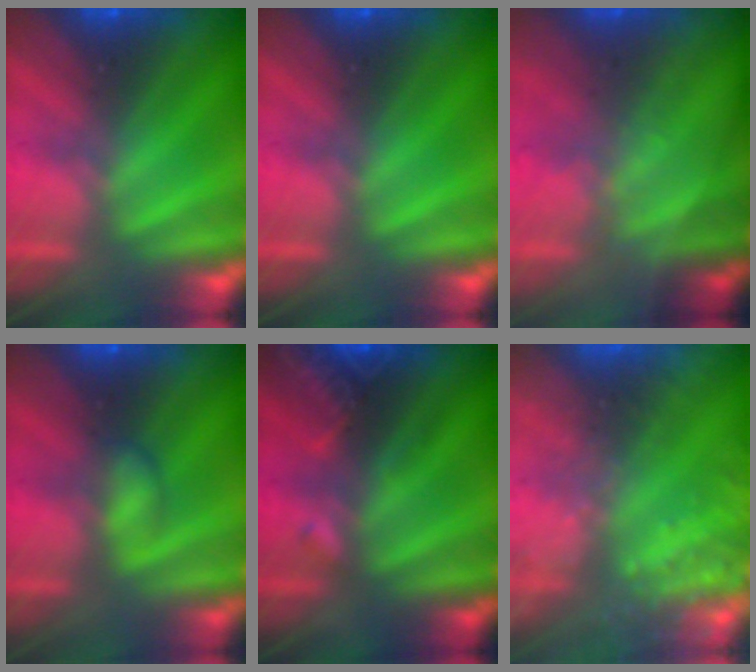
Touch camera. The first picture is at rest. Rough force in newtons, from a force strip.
{"total": 0.0}
{"total": 1.4}
{"total": 2.2}
{"total": 2.8}
{"total": 7.0}